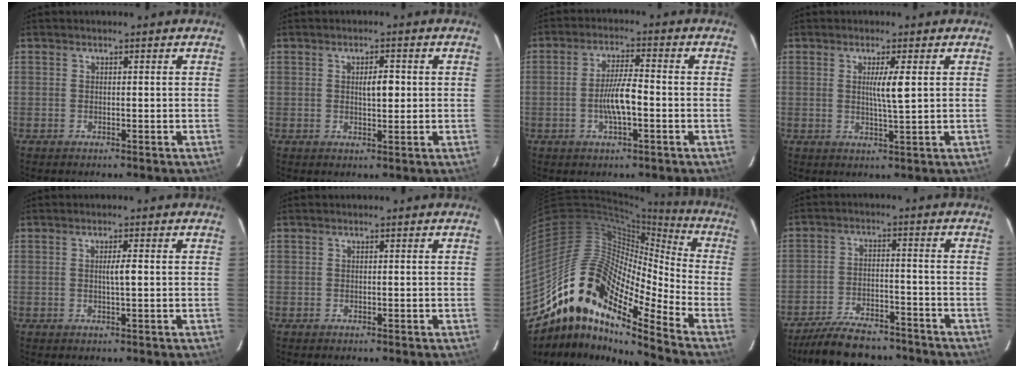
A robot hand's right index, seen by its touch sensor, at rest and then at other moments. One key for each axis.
{"total": 3.0, "fx": 0.4, "fy": 1.0, "fz": 2.8, "tx": -0.045, "ty": 0.002, "tz": 0.007}
{"total": 5.9, "fx": -1.3, "fy": 1.0, "fz": 5.7, "tx": -0.114, "ty": 0.005, "tz": -0.025}
{"total": 3.8, "fx": 0.8, "fy": -0.4, "fz": 3.7, "tx": -0.067, "ty": -0.006, "tz": 0.013}
{"total": 1.9, "fx": 0.1, "fy": -0.1, "fz": 1.9, "tx": -0.033, "ty": 0.000, "tz": 0.001}
{"total": 0.0}
{"total": 19.3, "fx": -13.3, "fy": 4.4, "fz": 13.4, "tx": -0.263, "ty": 0.032, "tz": -0.239}
{"total": 11.8, "fx": -10.5, "fy": 3.2, "fz": 4.4, "tx": -0.076, "ty": 0.003, "tz": -0.164}